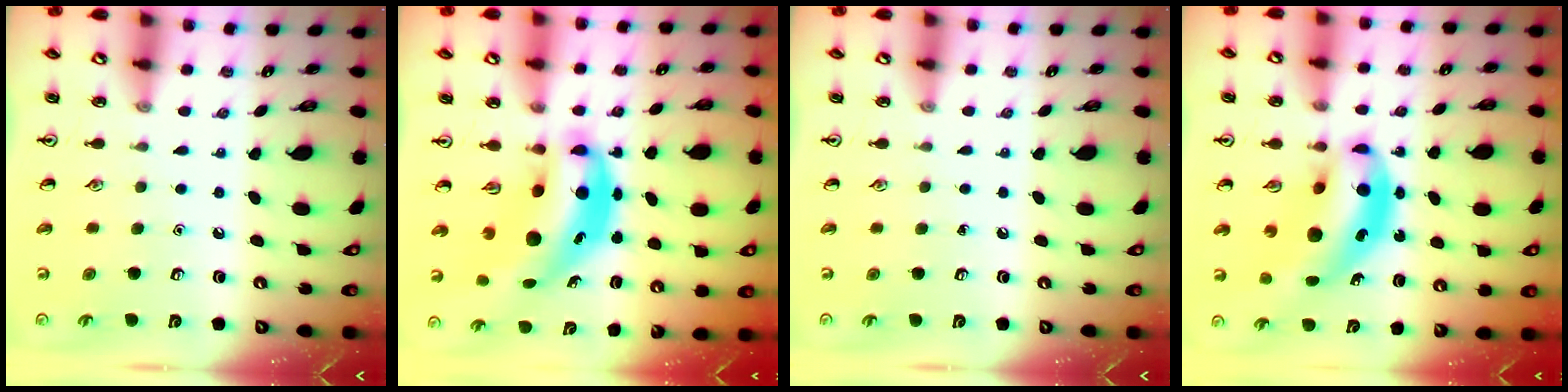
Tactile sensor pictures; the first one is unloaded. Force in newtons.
{"total": 9.5, "press": 9.1, "slide": 2.7}
{"total": 0.0}
{"total": 14.1, "press": 13.4, "slide": 4.2}